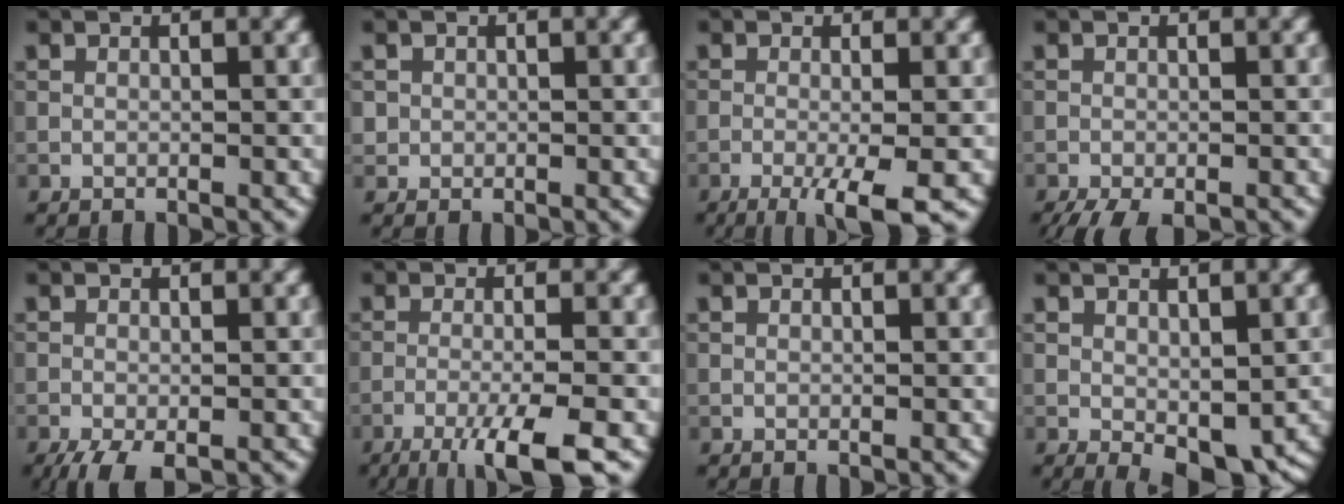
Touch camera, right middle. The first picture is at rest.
{"total": 0.7, "force": [0.0, 0.7, 0.0], "torque": [0.008, -0.004, -0.001]}
{"total": 5.3, "force": [-2.4, 1.0, 4.6], "torque": [-0.070, -0.002, -0.041]}
{"total": 4.1, "force": [-3.1, 1.1, 2.4], "torque": [-0.034, -0.007, -0.050]}
{"total": 3.1, "force": [-2.1, 0.9, 2.2], "torque": [-0.042, -0.008, -0.038]}
{"total": 6.6, "force": [-3.9, 1.2, 5.3], "torque": [-0.074, -0.001, -0.070]}
{"total": 0.0}
{"total": 3.6, "force": [-0.7, 1.7, 3.1], "torque": [-0.046, -0.009, -0.004]}